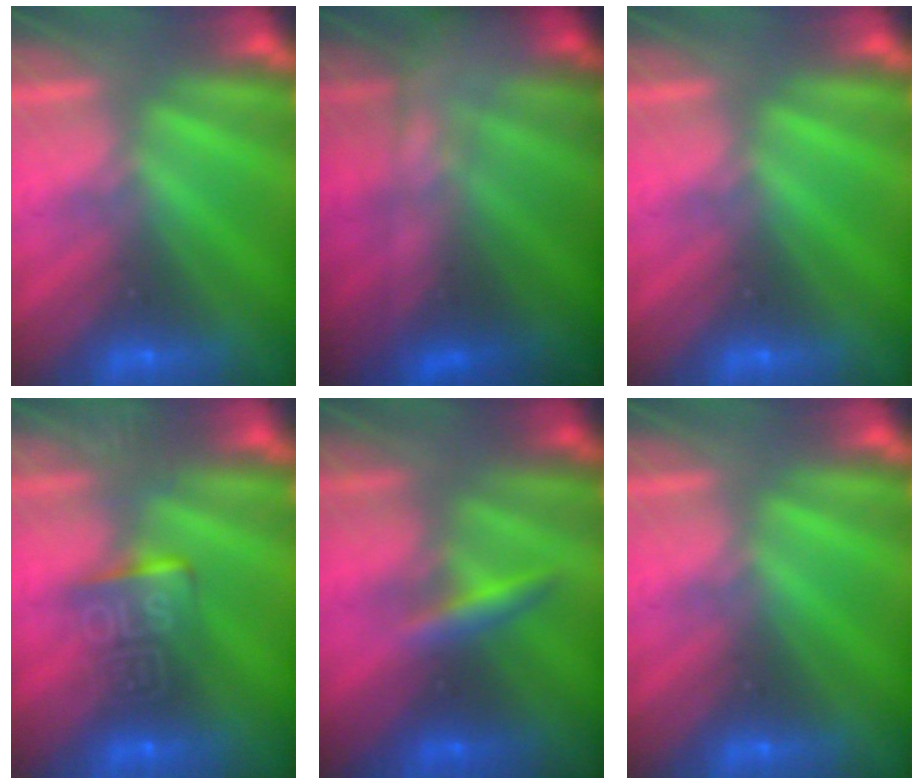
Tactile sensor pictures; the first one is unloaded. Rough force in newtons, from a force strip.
{"total": 7.5}
{"total": 0.0}
{"total": 10.8}
{"total": 2.7}
{"total": 0.0}